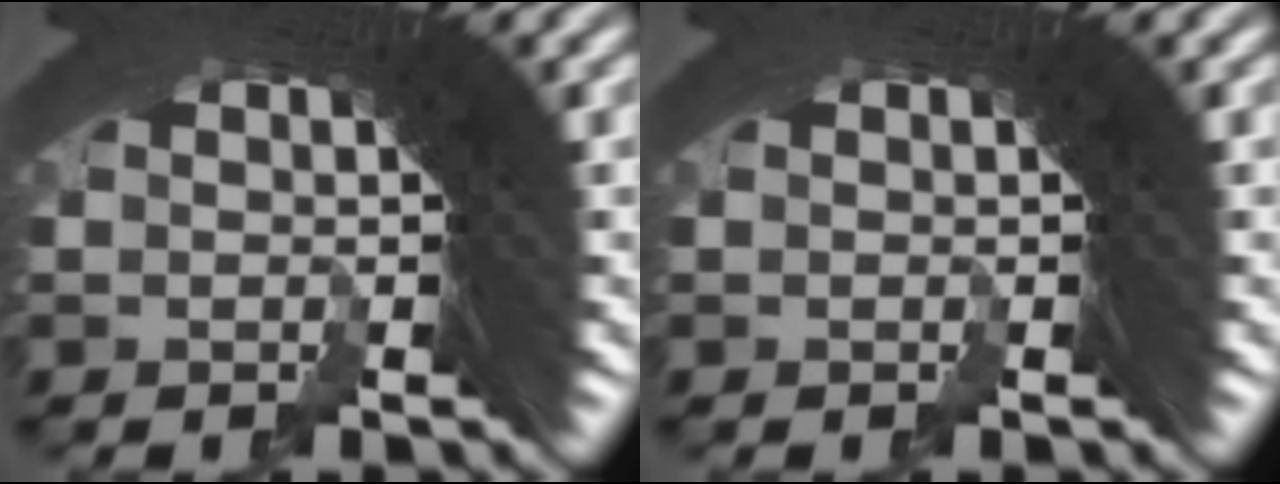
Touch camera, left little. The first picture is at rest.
{"total": 0.0}